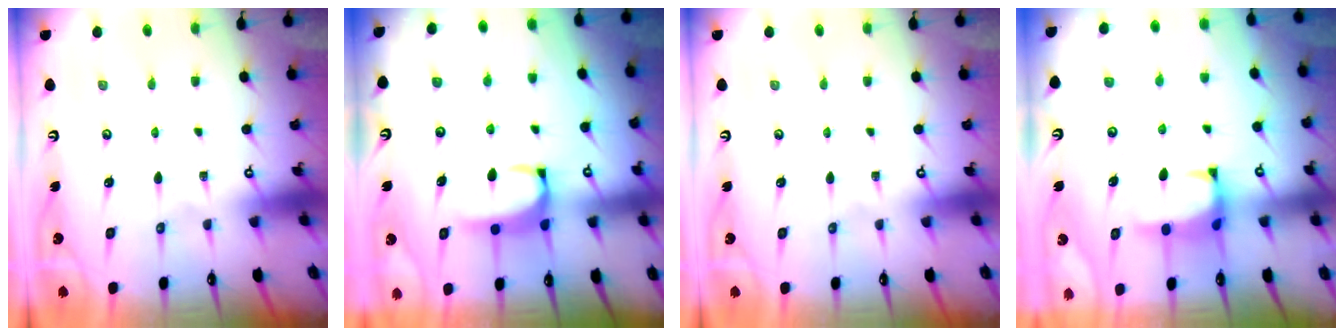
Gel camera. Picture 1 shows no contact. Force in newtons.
{"total": 1.8, "press": 1.8, "slide": 0.4}
{"total": 0.0}
{"total": 1.3, "press": 1.2, "slide": 0.6}